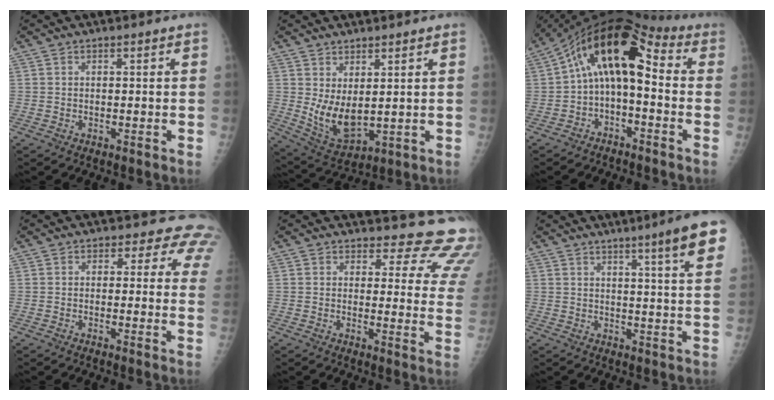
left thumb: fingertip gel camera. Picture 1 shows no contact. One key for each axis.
{"total": 8.6, "fx": 1.7, "fy": 4.7, "fz": 7.0, "tx": -0.115, "ty": -0.028, "tz": 0.053}
{"total": 12.6, "fx": 0.2, "fy": 6.4, "fz": 10.8, "tx": -0.158, "ty": 0.055, "tz": -0.010}
{"total": 7.5, "fx": 5.4, "fy": 4.3, "fz": 2.9, "tx": 0.011, "ty": -0.016, "tz": 0.034}
{"total": 14.9, "fx": 14.0, "fy": 4.4, "fz": 2.2, "tx": 0.024, "ty": -0.134, "tz": 0.123}
{"total": 9.7, "fx": 5.4, "fy": 0.1, "fz": 8.1, "tx": -0.103, "ty": -0.026, "tz": 0.063}